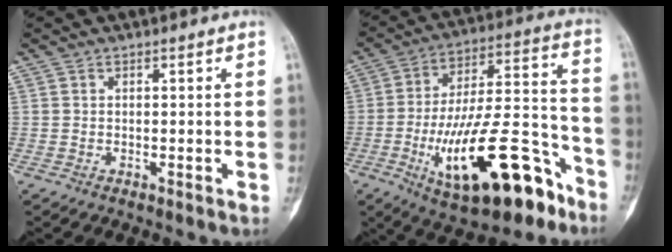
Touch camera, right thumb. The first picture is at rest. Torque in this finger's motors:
{"motor_torque": [0.68, 0.85, 1.88, -0.91, 0.22]}